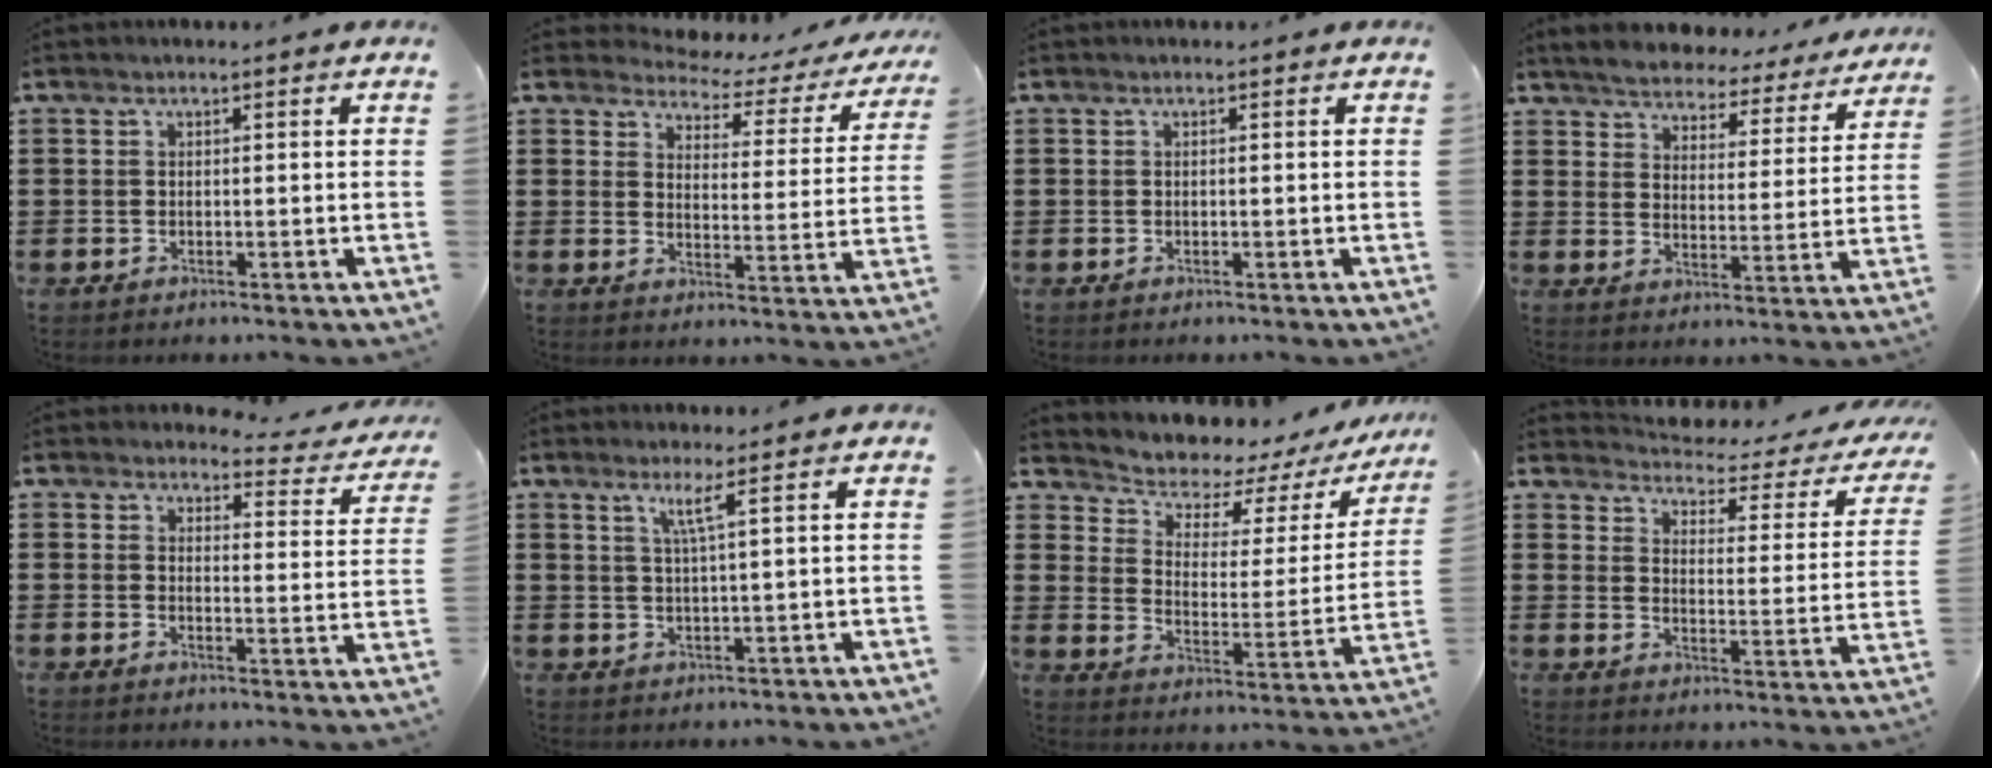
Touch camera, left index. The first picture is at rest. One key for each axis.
{"total": 3.0, "fx": 2.8, "fy": 1.0, "fz": 0.6, "tx": -0.025, "ty": -0.025, "tz": 0.038}
{"total": 0.0}
{"total": 4.6, "fx": 4.5, "fy": 0.3, "fz": 0.1, "tx": -0.031, "ty": -0.036, "tz": 0.075}
{"total": 3.7, "fx": 3.4, "fy": 0.9, "fz": 1.0, "tx": -0.030, "ty": -0.016, "tz": 0.058}
{"total": 3.1, "fx": 1.5, "fy": -0.4, "fz": 2.8, "tx": -0.059, "ty": -0.007, "tz": 0.024}
{"total": 4.7, "fx": 4.2, "fy": 1.9, "fz": 1.0, "tx": -0.041, "ty": -0.038, "tz": 0.064}
{"total": 2.7, "fx": 2.5, "fy": 0.4, "fz": 0.9, "tx": -0.039, "ty": -0.025, "tz": 0.033}